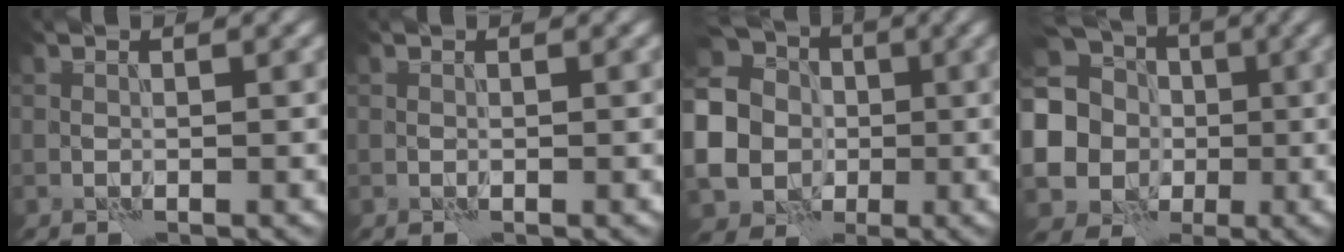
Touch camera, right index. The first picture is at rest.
{"total": 0.0}
{"total": 16.6, "force": [-2.4, 15.5, 5.4], "torque": [-0.171, -0.006, -0.068]}
{"total": 13.5, "force": [-1.0, 12.5, 4.9], "torque": [-0.143, 0.008, -0.047]}